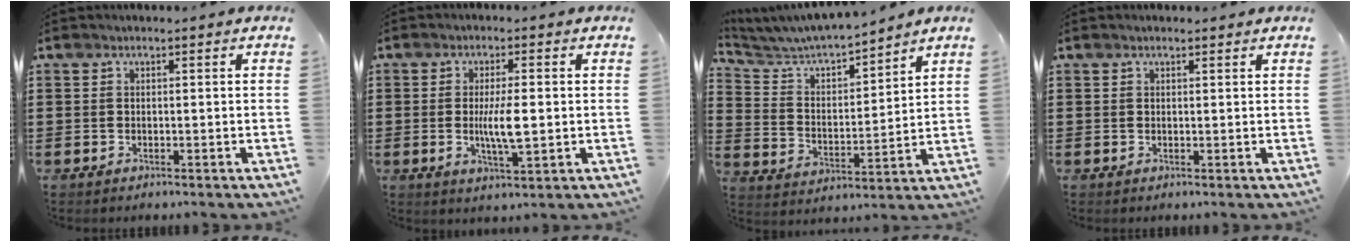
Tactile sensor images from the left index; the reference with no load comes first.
{"total": 5.8, "force": [-0.2, 1.2, 5.7], "torque": [-0.115, -0.005, -0.010]}
{"total": 5.5, "force": [5.3, 0.7, 1.5], "torque": [-0.056, -0.039, 0.084]}
{"total": 0.6, "force": [0.5, 0.1, 0.4], "torque": [-0.007, 0.001, 0.010]}